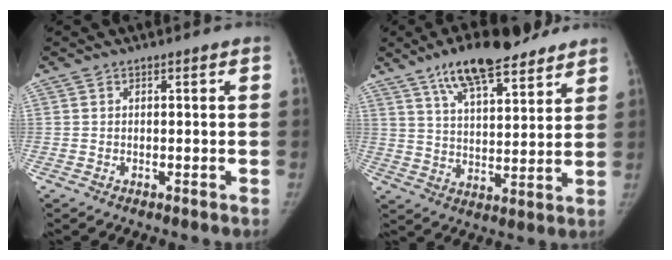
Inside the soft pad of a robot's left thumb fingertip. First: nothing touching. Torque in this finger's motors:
{"motor_torque": [0.19, 0.28, 0.39, -0.30, 0.12]}